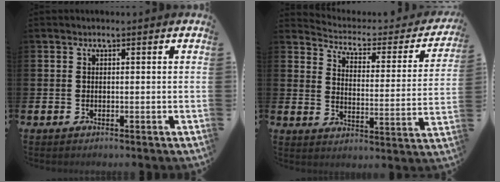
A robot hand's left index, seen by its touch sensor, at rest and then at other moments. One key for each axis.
{"total": 3.9, "fx": 3.3, "fy": 1.8, "fz": 1.1, "tx": -0.051, "ty": -0.031, "tz": 0.048}